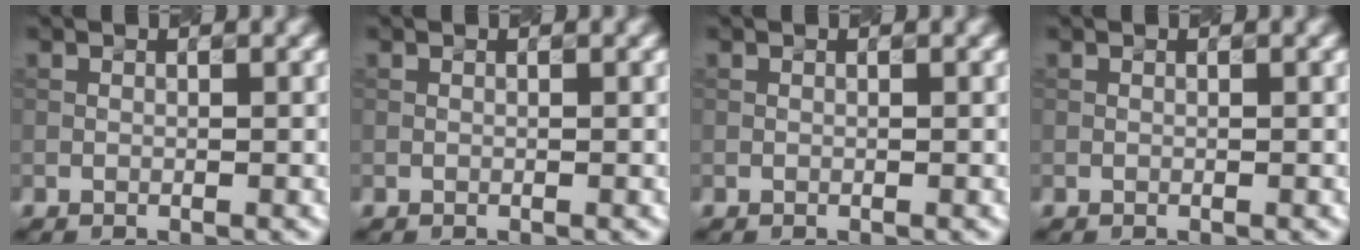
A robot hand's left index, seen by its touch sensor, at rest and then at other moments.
{"total": 0.0}
{"total": 0.0}
{"total": 0.0}